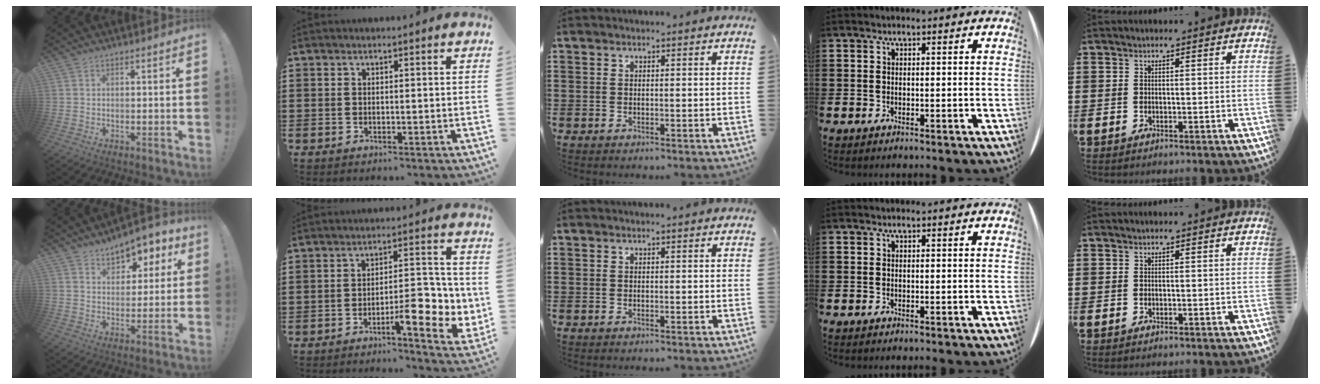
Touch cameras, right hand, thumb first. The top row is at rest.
{"thumb": {"total": 7.6, "force": [5.0, 5.0, 2.8], "torque": [-0.032, -0.037, 0.093]}, "index": {"total": 8.5, "force": [-2.8, 2.9, 7.5], "torque": [-0.088, -0.008, -0.049]}}